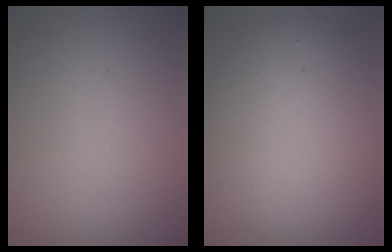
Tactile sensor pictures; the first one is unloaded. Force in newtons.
{"total": 8.8, "press": 8.8, "slide": 0.9}